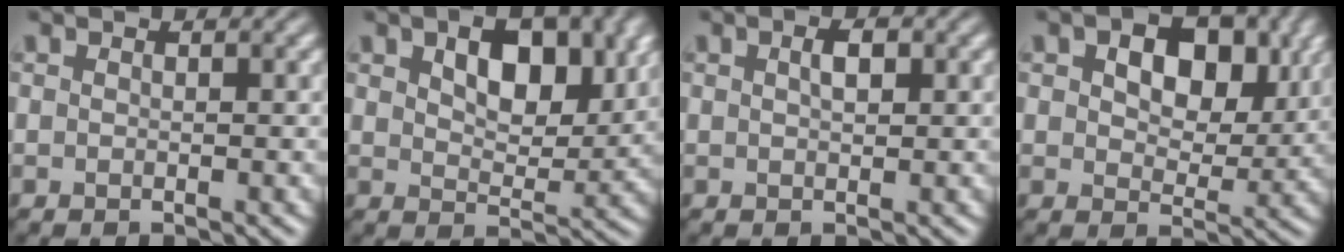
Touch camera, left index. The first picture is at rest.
{"total": 6.2, "force": [2.6, 3.2, 4.6], "torque": [-0.073, -0.005, 0.041]}
{"total": 1.7, "force": [0.6, 0.7, 1.4], "torque": [-0.025, 0.003, 0.010]}
{"total": 8.5, "force": [3.0, 5.2, 6.0], "torque": [-0.093, -0.001, 0.040]}